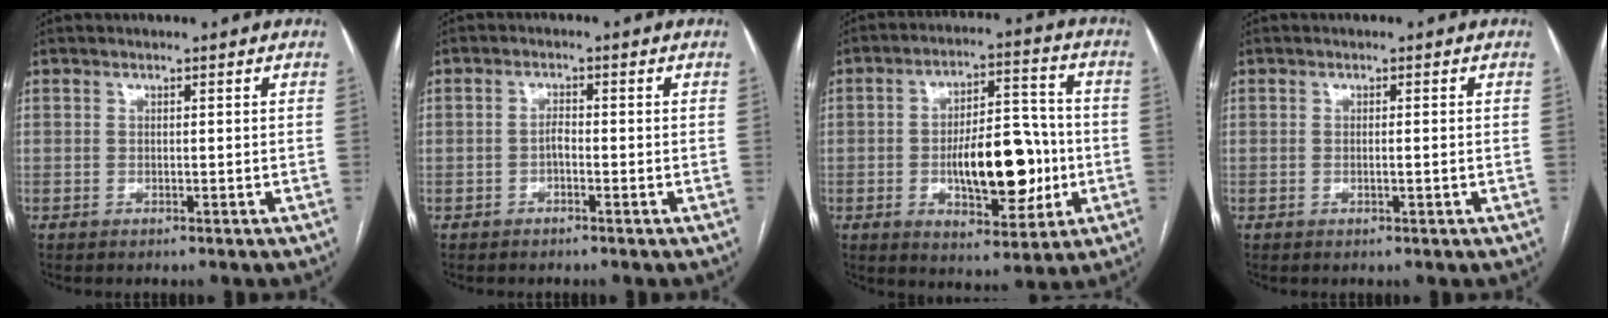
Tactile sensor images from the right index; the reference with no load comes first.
{"total": 1.4, "force": [-0.6, 0.7, 1.0], "torque": [-0.013, 0.005, -0.012]}
{"total": 14.1, "force": [-2.3, 5.6, 12.8], "torque": [-0.199, 0.016, -0.027]}
{"total": 1.0, "force": [-0.2, 0.0, 1.0], "torque": [-0.019, -0.001, -0.001]}